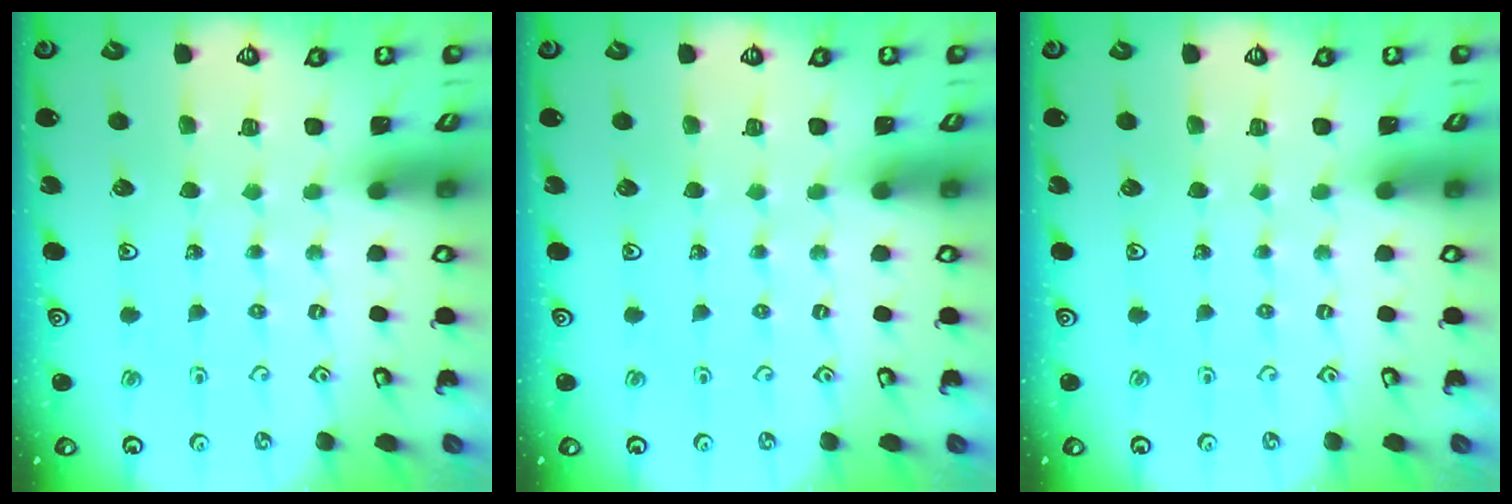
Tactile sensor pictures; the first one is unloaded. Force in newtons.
{"total": 0.0}
{"total": 0.0}